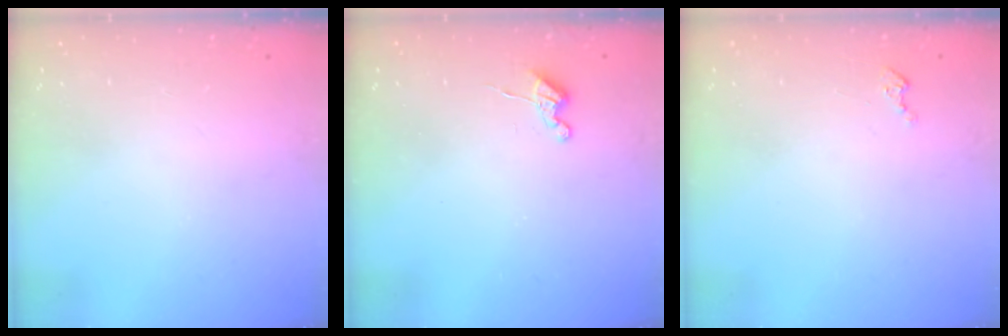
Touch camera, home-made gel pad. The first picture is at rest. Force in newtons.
{"total": 4.2, "press": 4.2, "slide": 0.5}
{"total": 1.6, "press": 1.5, "slide": 0.2}